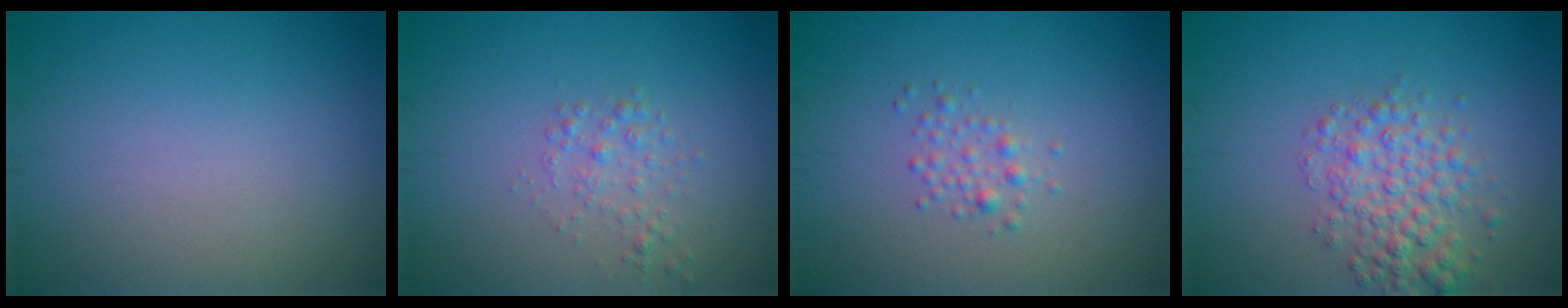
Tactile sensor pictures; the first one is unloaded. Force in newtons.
{"total": 1.4, "press": 1.4, "slide": 0.1}
{"total": 1.3, "press": 1.3, "slide": 0.0}
{"total": 3.9, "press": 3.9, "slide": 0.1}